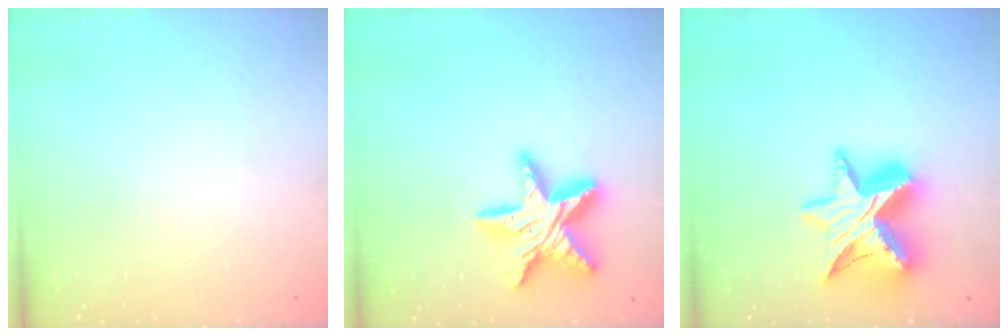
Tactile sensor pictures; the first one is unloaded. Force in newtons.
{"total": 17.1, "press": 17.0, "slide": 1.5}
{"total": 15.7, "press": 15.6, "slide": 1.1}